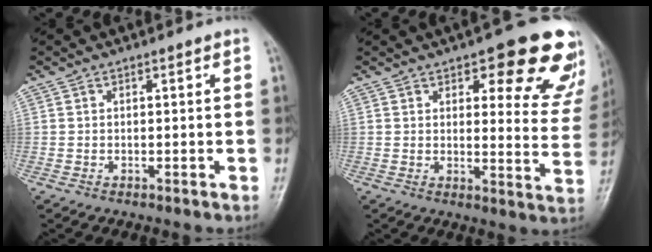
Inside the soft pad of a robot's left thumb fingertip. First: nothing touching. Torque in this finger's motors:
{"motor_torque": [0.45, 0.65, 0.14, -0.30, 0.09]}